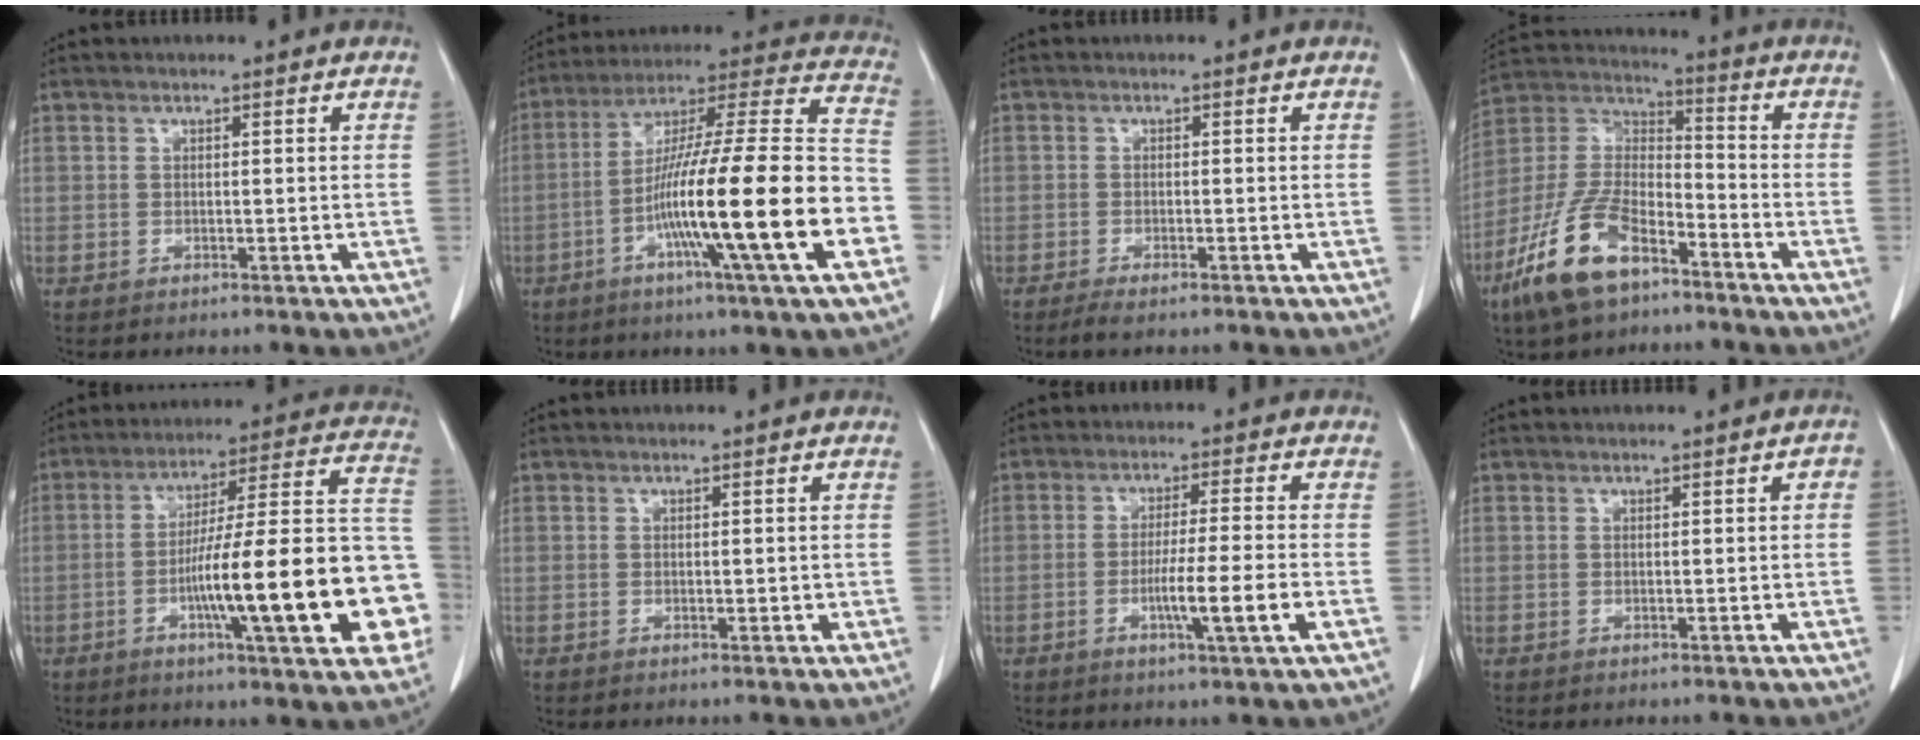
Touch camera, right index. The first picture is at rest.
{"total": 24.4, "force": [-7.5, 0.3, 23.2], "torque": [-0.342, -0.011, -0.133]}
{"total": 2.6, "force": [-2.0, 0.3, 1.6], "torque": [-0.025, -0.006, -0.030]}
{"total": 14.6, "force": [-9.1, 5.7, 9.9], "torque": [-0.217, -0.002, -0.178]}
{"total": 23.6, "force": [-6.1, 2.7, 22.7], "torque": [-0.252, 0.025, -0.082]}
{"total": 0.9, "force": [0.0, 0.5, 0.8], "torque": [-0.006, 0.000, 0.004]}
{"total": 7.7, "force": [-2.3, -0.7, 7.3], "torque": [-0.119, -0.013, -0.039]}
{"total": 0.8, "force": [0.0, 0.4, 0.7], "torque": [-0.001, 0.003, -0.001]}